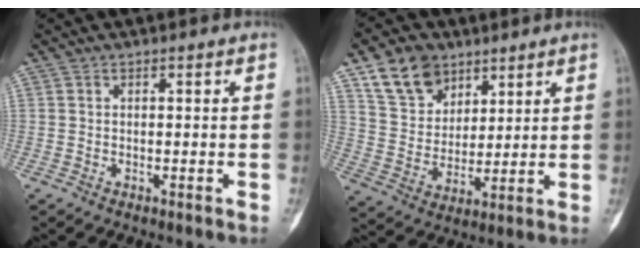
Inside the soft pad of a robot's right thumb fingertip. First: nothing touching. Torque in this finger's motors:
{"motor_torque": [-0.51, 0.66, -0.01, 0.26, 0.16]}